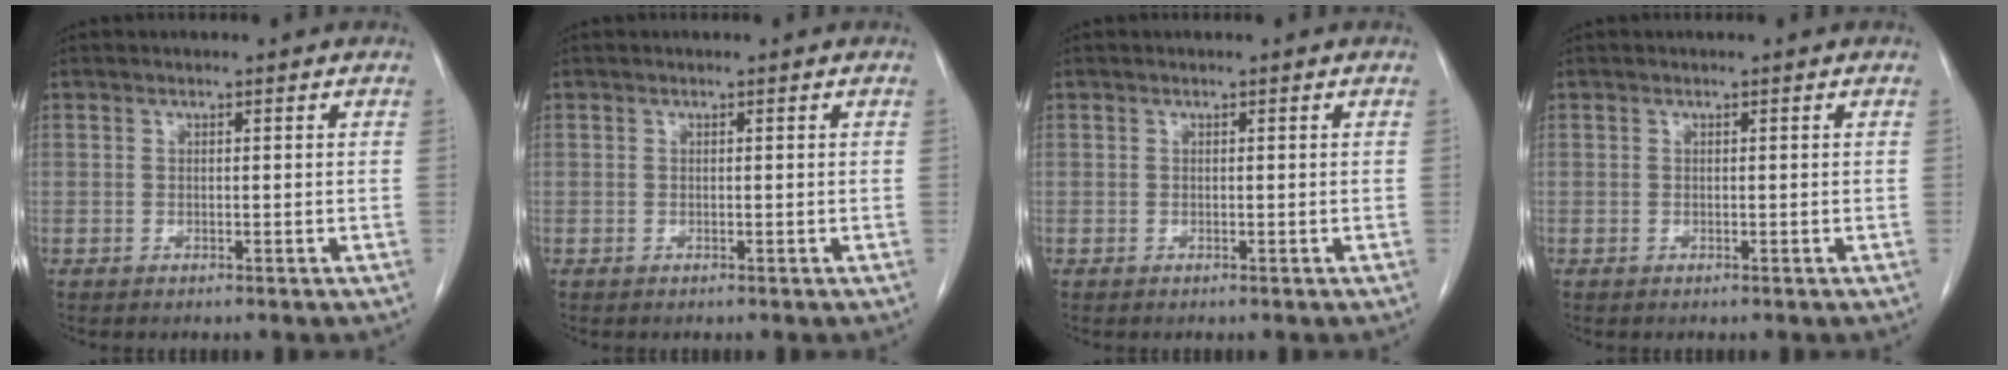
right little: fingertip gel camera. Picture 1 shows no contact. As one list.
[{"total": 0.0}, {"total": 0.0}, {"total": 0.0}]